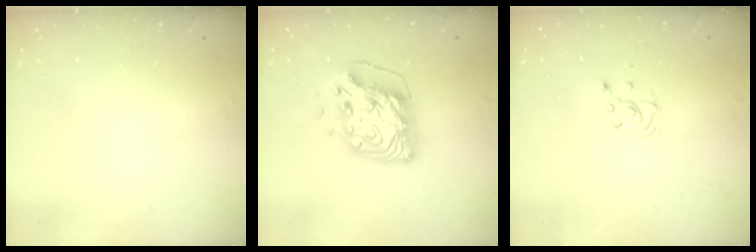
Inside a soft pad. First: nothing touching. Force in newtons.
{"total": 14.5, "press": 14.4, "slide": 1.8}
{"total": 2.9, "press": 2.9, "slide": 0.4}